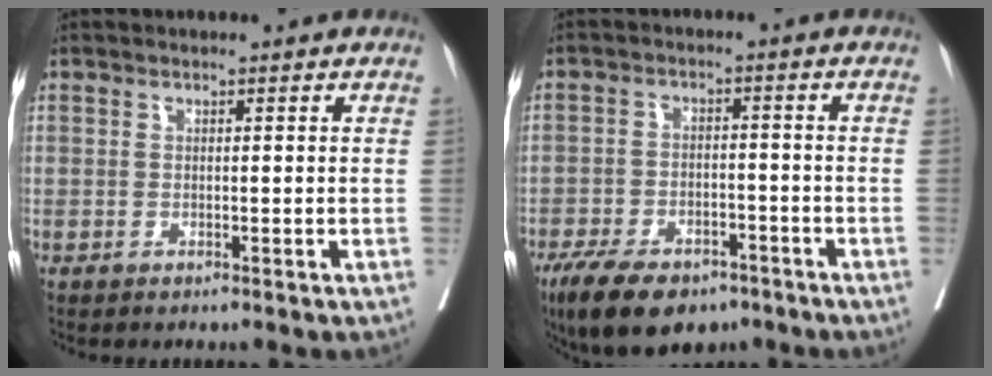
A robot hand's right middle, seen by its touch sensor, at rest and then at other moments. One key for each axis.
{"total": 12.2, "fx": -8.7, "fy": 5.5, "fz": 6.6, "tx": -0.114, "ty": -0.004, "tz": -0.137}